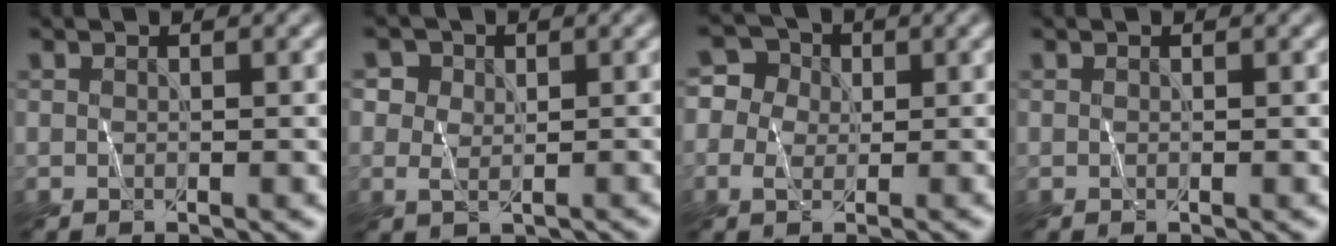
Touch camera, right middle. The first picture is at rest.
{"total": 3.3, "force": [1.1, 2.9, 1.3], "torque": [-0.019, 0.001, 0.008]}
{"total": 4.6, "force": [-0.1, 4.2, 1.8], "torque": [-0.009, 0.031, -0.030]}
{"total": 0.0}